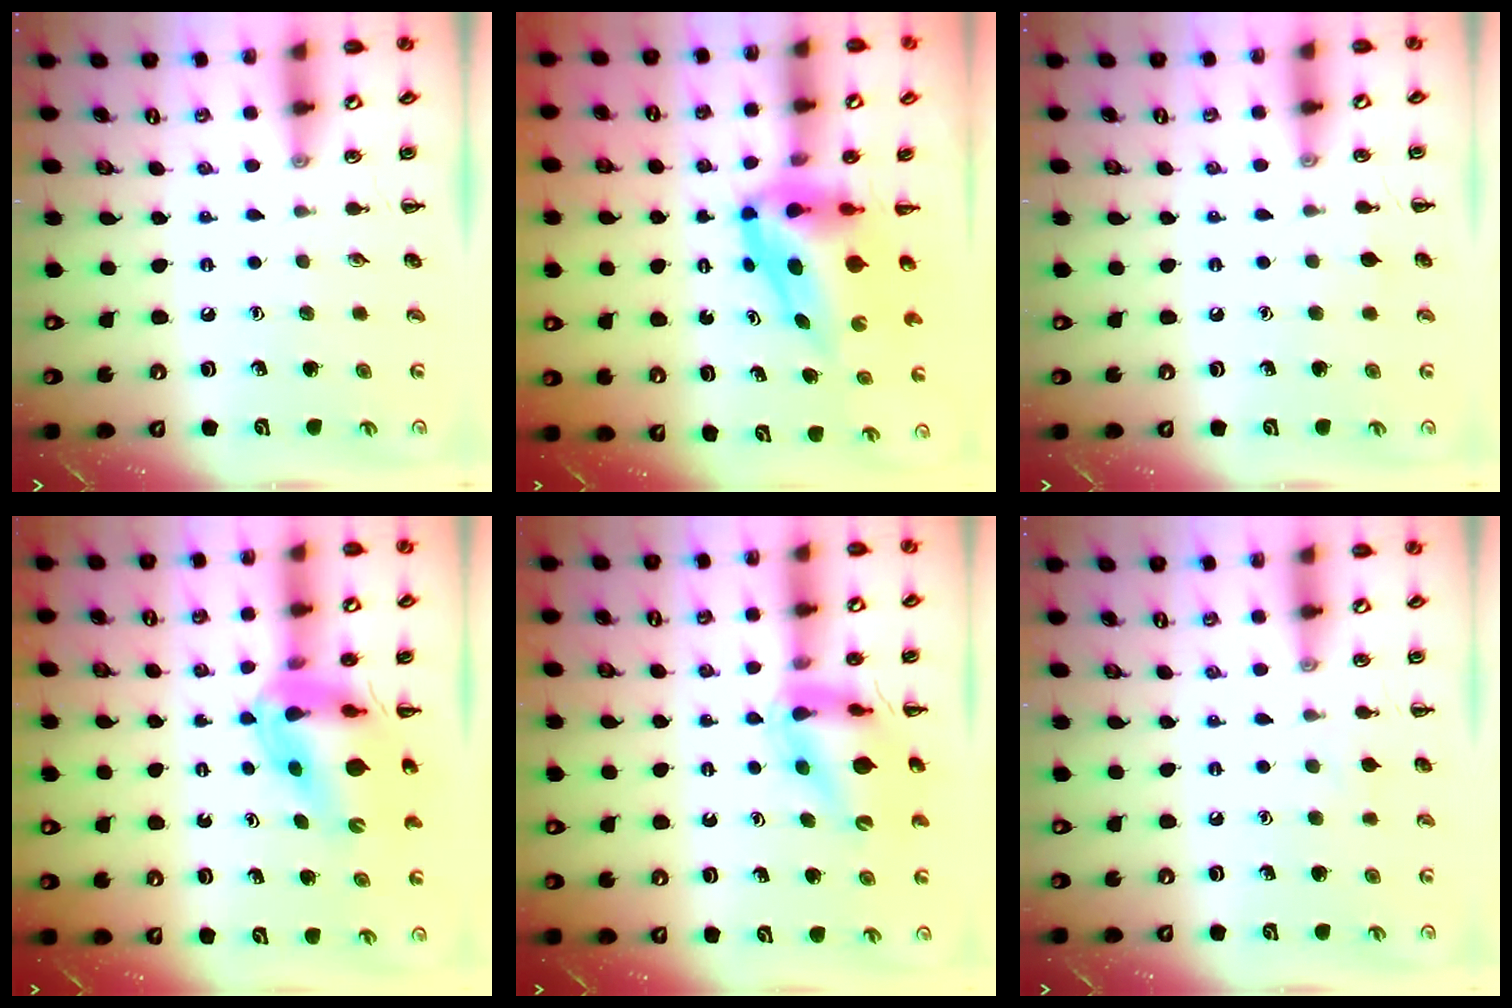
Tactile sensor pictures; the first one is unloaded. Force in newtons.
{"total": 7.5, "press": 7.2, "slide": 2.2}
{"total": 2.9, "press": 2.7, "slide": 0.9}
{"total": 11.6, "press": 11.0, "slide": 3.6}
{"total": 11.9, "press": 11.5, "slide": 3.3}
{"total": 4.4, "press": 4.1, "slide": 1.6}